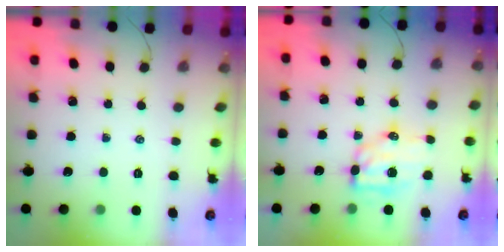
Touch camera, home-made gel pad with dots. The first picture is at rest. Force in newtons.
{"total": 7.4, "press": 7.3, "slide": 0.7}